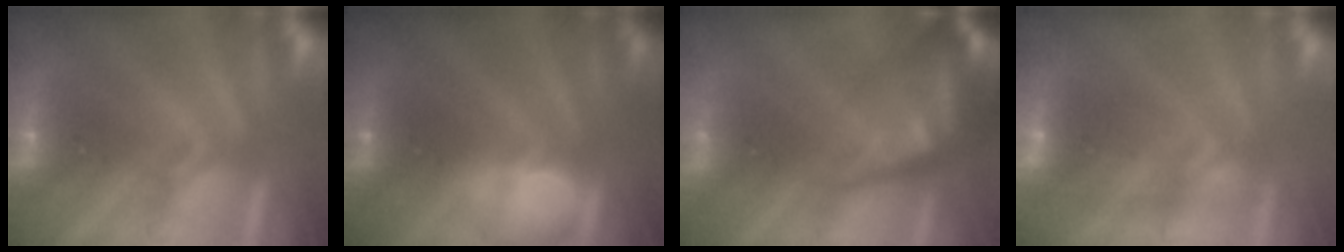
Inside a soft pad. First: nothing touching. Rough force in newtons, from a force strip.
{"total": 2.4}
{"total": 7.6}
{"total": 9.8}